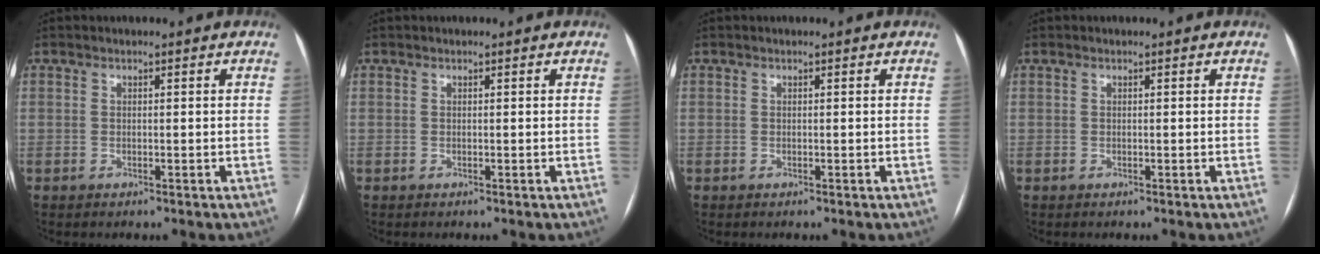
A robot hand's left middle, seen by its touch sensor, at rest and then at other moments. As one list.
[{"total": 0.0}, {"total": 0.0}, {"total": 0.0}]